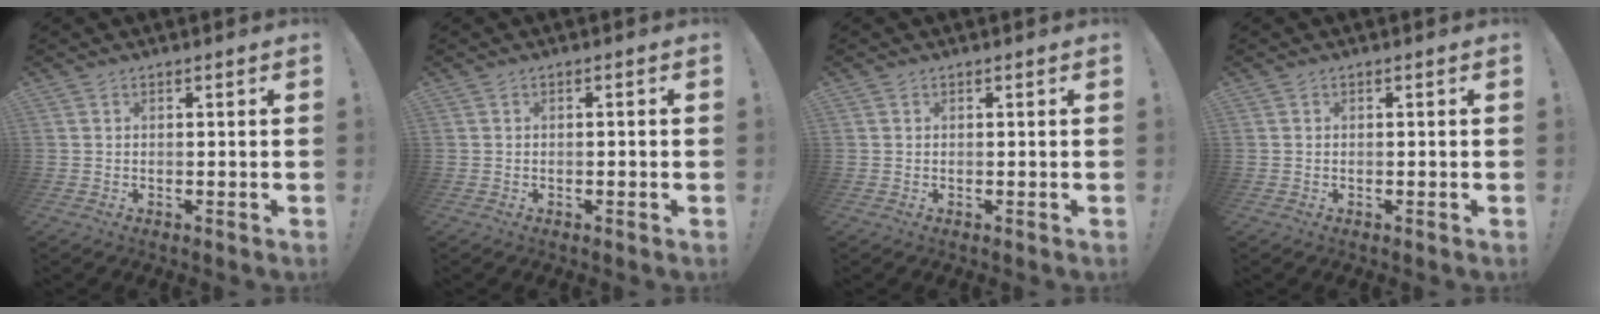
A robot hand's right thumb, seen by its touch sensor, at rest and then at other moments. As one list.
[{"total": 0.9, "force": [-0.6, 0.2, 0.7], "torque": [-0.015, 0.003, -0.011]}, {"total": 0.0}, {"total": 0.0}]